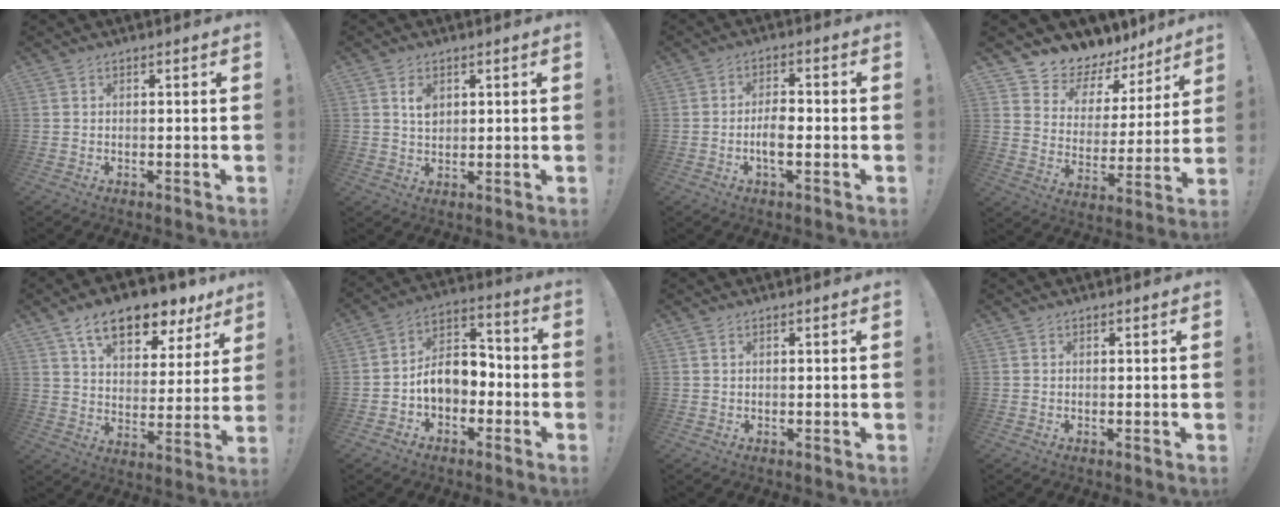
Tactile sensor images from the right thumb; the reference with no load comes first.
{"total": 4.3, "force": [1.8, 3.2, 2.4], "torque": [-0.029, -0.005, 0.029]}
{"total": 5.4, "force": [-1.2, 2.5, 4.6], "torque": [-0.076, -0.003, -0.027]}
{"total": 8.0, "force": [6.9, 4.0, 0.7], "torque": [-0.012, -0.077, 0.125]}
{"total": 14.8, "force": [9.8, 7.2, 8.5], "torque": [-0.133, -0.061, 0.171]}
{"total": 9.8, "force": [-2.9, 7.6, 5.5], "torque": [-0.091, 0.019, -0.047]}
{"total": 0.7, "force": [0.5, 0.3, 0.5], "torque": [-0.010, 0.001, 0.009]}
{"total": 0.0}